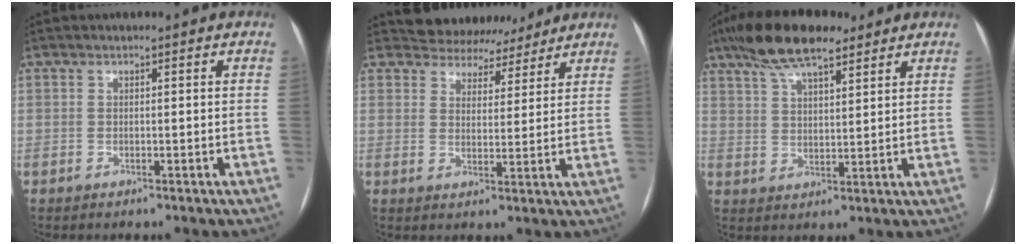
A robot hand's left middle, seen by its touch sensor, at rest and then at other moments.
{"total": 8.0, "force": [7.3, 3.4, 0.1], "torque": [0.008, 0.008, 0.093]}
{"total": 11.3, "force": [8.4, 3.1, 7.0], "torque": [-0.135, 0.025, 0.148]}